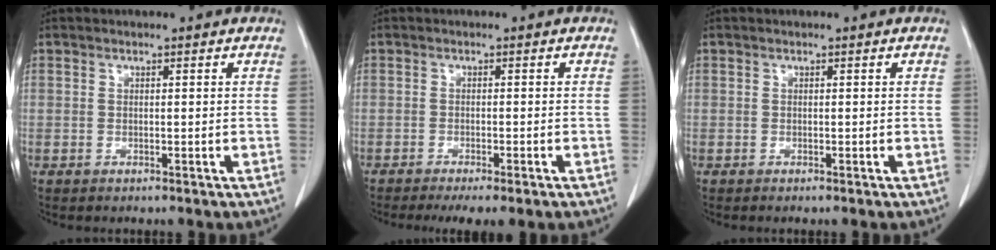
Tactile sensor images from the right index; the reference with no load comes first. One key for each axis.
{"total": 5.5, "fx": -4.0, "fy": 0.8, "fz": 3.7, "tx": -0.048, "ty": -0.012, "tz": -0.057}
{"total": 0.0}